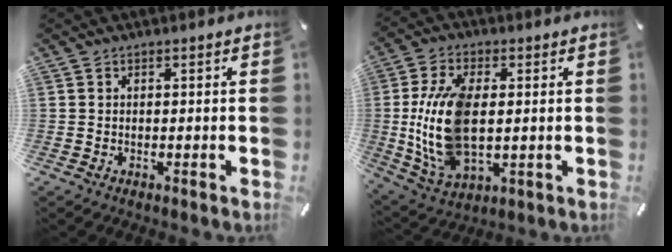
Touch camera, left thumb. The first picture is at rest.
{"total": 15.7, "force": [0.6, 8.8, 13.0], "torque": [-0.299, -0.013, 0.012]}